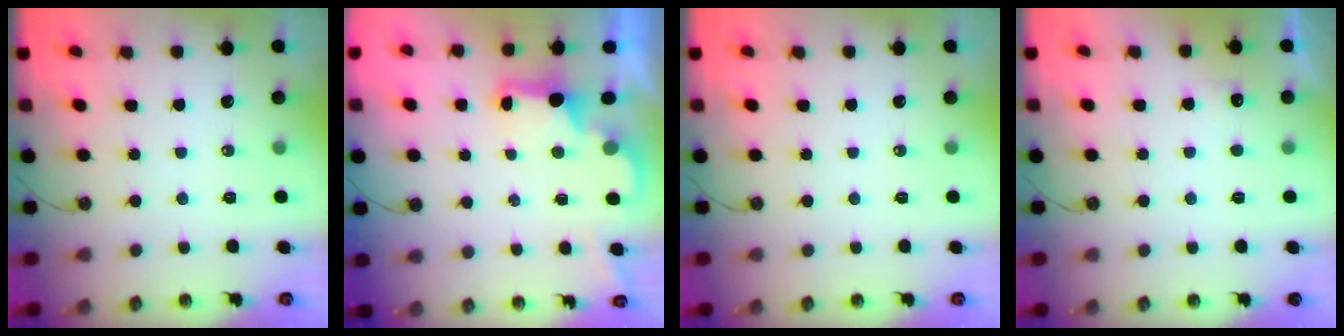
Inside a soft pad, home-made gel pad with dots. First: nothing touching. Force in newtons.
{"total": 2.3, "press": 2.2, "slide": 0.7}
{"total": 0.0}
{"total": 2.6, "press": 2.4, "slide": 1.0}